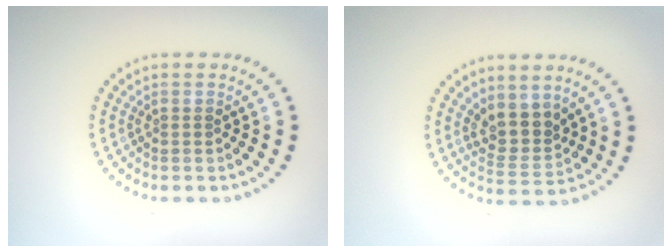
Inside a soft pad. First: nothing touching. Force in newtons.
{"total": 2.9, "press": 2.4, "slide": 1.7}